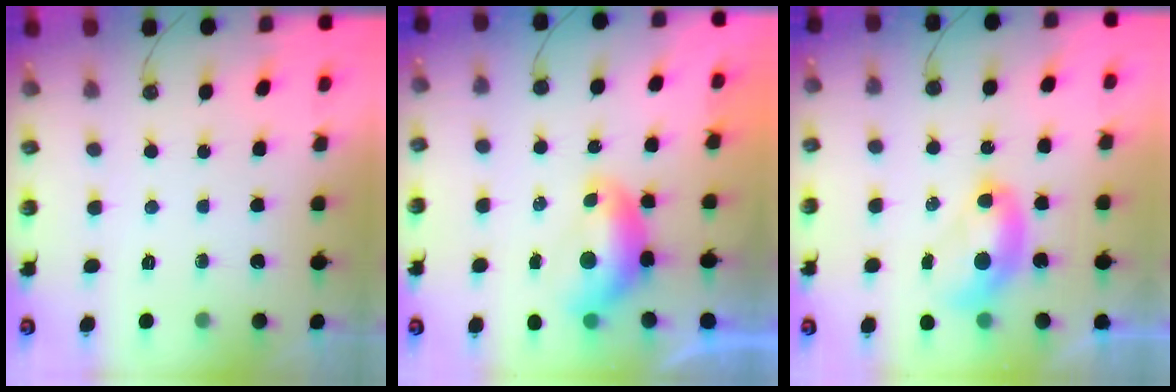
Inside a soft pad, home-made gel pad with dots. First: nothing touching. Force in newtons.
{"total": 0.8, "press": 0.7, "slide": 0.4}
{"total": 2.5, "press": 2.5, "slide": 0.1}